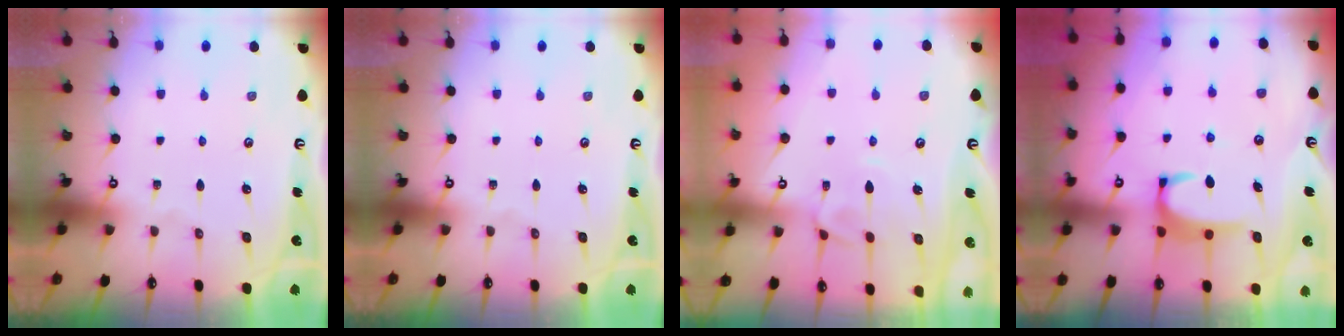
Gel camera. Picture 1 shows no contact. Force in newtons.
{"total": 0.0}
{"total": 2.7, "press": 2.4, "slide": 1.2}
{"total": 3.6, "press": 3.6, "slide": 0.5}